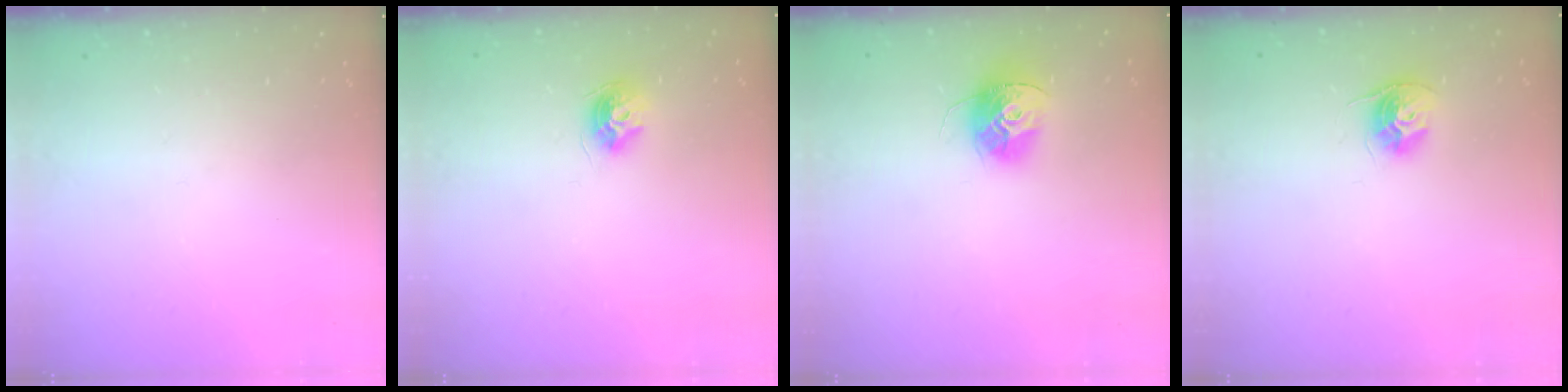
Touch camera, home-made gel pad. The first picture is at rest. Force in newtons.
{"total": 9.1, "press": 9.1, "slide": 0.3}
{"total": 13.2, "press": 13.2, "slide": 1.2}
{"total": 10.6, "press": 10.5, "slide": 0.8}